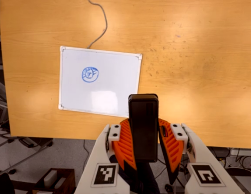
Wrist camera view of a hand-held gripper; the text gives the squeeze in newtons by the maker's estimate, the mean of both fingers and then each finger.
{"total": 10.9, "left": 8.6, "right": 13.3}